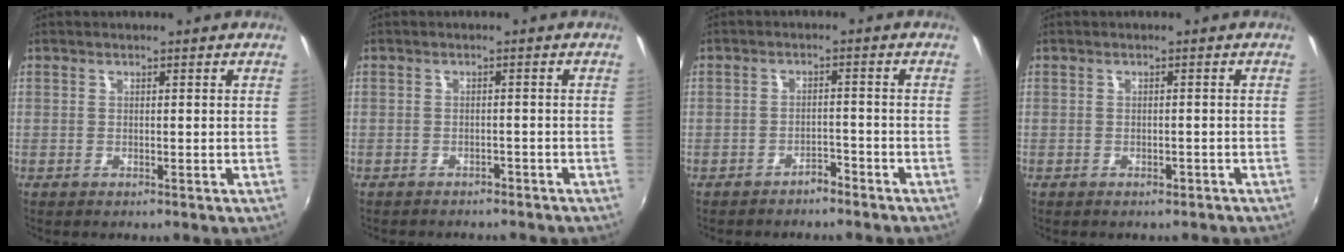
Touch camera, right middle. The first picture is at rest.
{"total": 4.2, "force": [-3.7, 1.5, 1.1], "torque": [-0.026, -0.009, -0.049]}
{"total": 3.1, "force": [-2.6, 1.6, 0.2], "torque": [-0.010, 0.015, -0.030]}
{"total": 1.9, "force": [-1.6, 1.0, 0.5], "torque": [-0.011, -0.005, -0.017]}